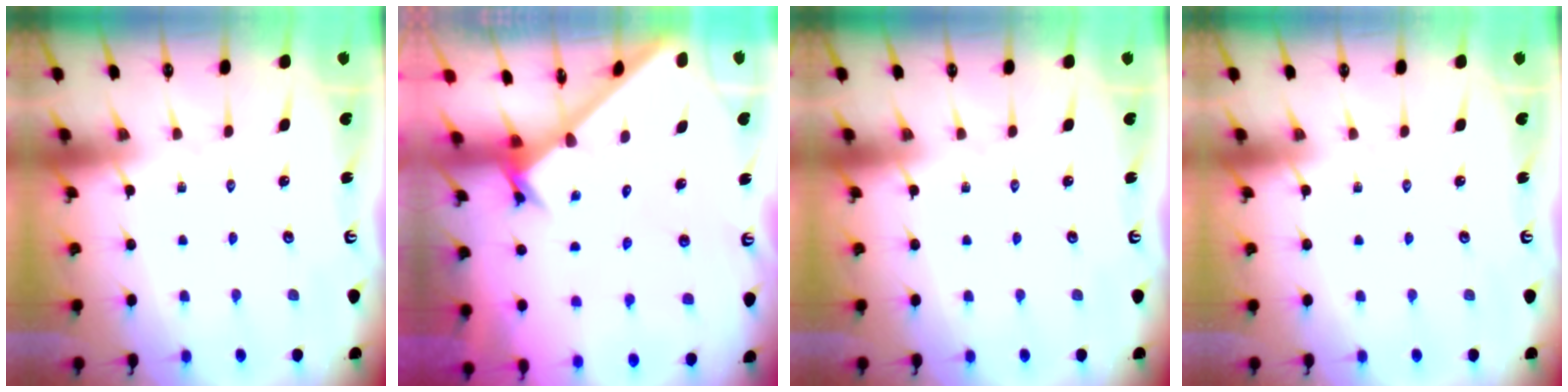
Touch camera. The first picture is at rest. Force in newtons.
{"total": 2.6, "press": 2.6, "slide": 0.3}
{"total": 0.0}
{"total": 0.0}